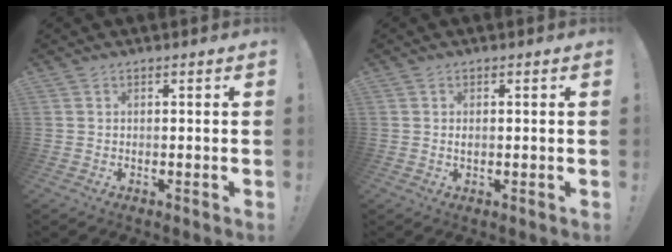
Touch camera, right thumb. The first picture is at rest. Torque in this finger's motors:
{"motor_torque": [-0.21, 0.05, -0.11, 0.09, 0.05]}